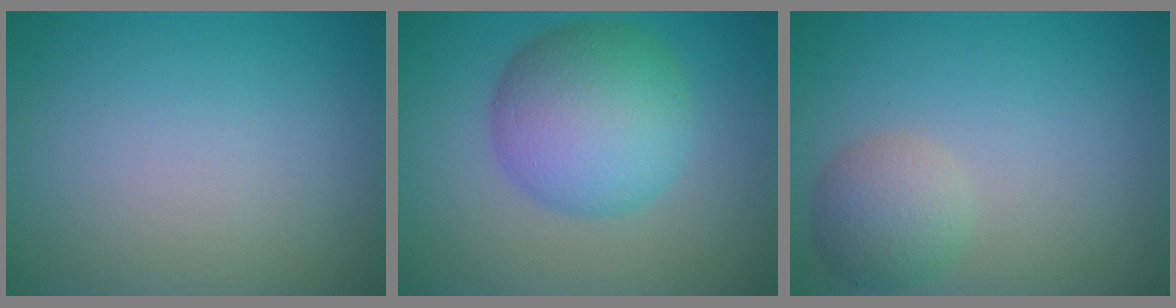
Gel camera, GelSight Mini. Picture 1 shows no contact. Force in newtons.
{"total": 7.9, "press": 7.9, "slide": 0.1}
{"total": 3.2, "press": 3.2, "slide": 0.1}